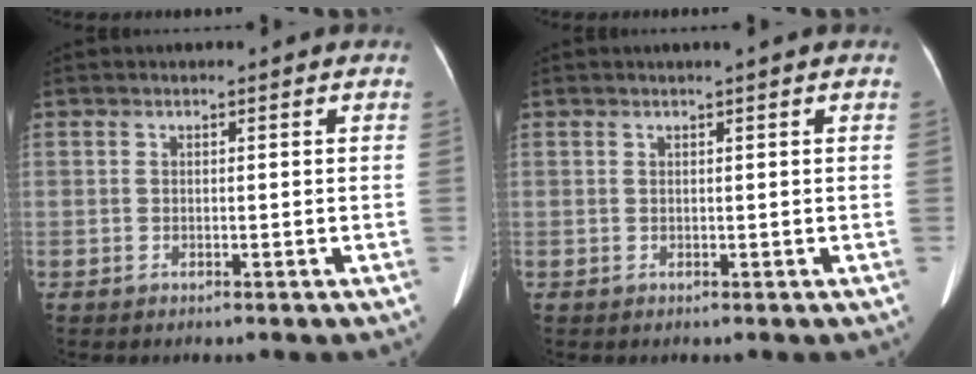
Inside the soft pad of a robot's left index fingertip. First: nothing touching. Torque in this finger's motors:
{"motor_torque": [-0.22, 0.14, -0.09, 0.01]}